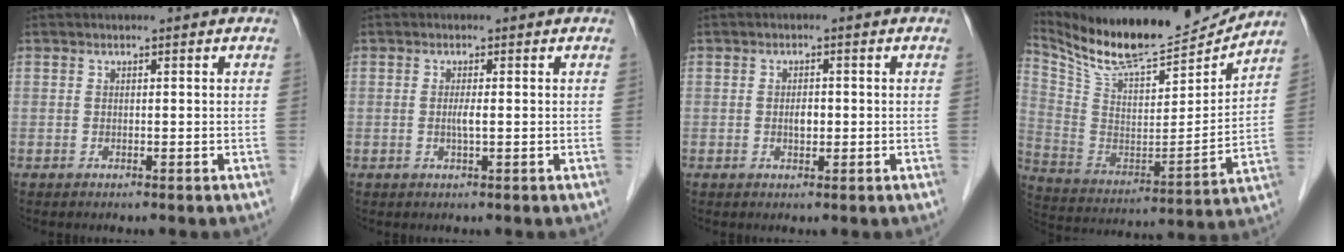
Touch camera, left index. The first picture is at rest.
{"total": 1.4, "force": [-0.1, -0.1, 1.4], "torque": [-0.031, -0.002, -0.002]}
{"total": 1.8, "force": [-0.2, 0.9, 1.5], "torque": [-0.026, 0.001, -0.002]}
{"total": 20.0, "force": [18.3, 3.0, 7.4], "torque": [-0.150, -0.025, 0.308]}